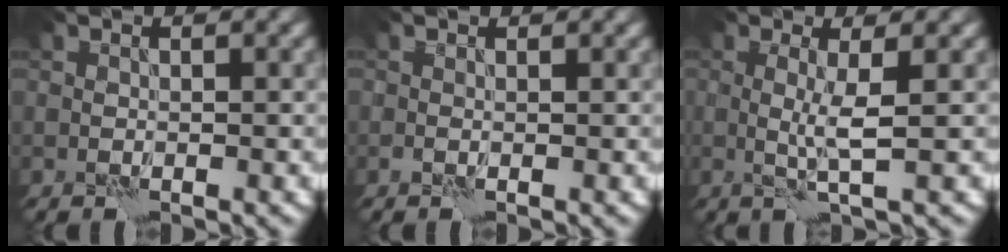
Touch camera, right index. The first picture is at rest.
{"total": 0.8, "force": [-0.1, 0.5, 0.6], "torque": [-0.013, 0.002, -0.006]}
{"total": 2.3, "force": [0.4, 0.1, 2.2], "torque": [-0.044, -0.005, 0.005]}